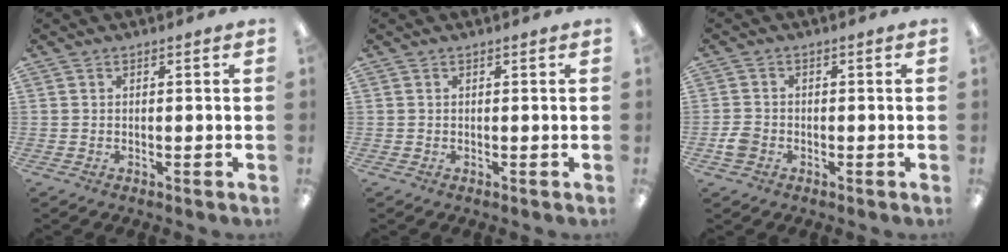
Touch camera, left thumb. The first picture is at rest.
{"total": 0.0}
{"total": 2.9, "force": [-1.0, 2.3, 1.5], "torque": [-0.022, 0.007, -0.018]}